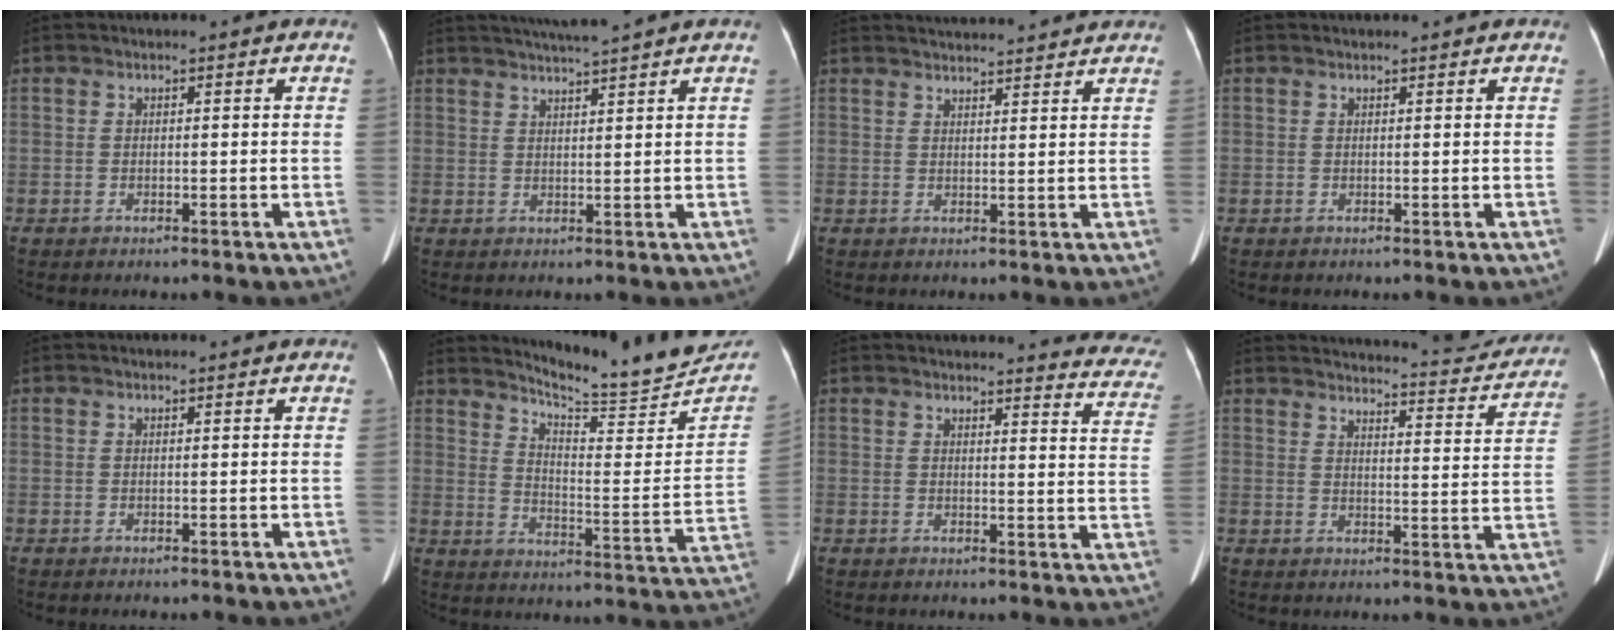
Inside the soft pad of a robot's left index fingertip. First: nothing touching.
{"total": 5.8, "force": [5.1, -1.5, 2.4], "torque": [-0.038, 0.009, 0.080]}
{"total": 10.9, "force": [10.5, 1.0, 3.1], "torque": [-0.042, 0.028, 0.133]}
{"total": 0.8, "force": [0.8, 0.0, 0.1], "torque": [-0.007, 0.006, 0.011]}
{"total": 0.0}
{"total": 18.3, "force": [17.6, -0.2, 4.9], "torque": [-0.082, -0.099, 0.234]}
{"total": 13.4, "force": [13.1, 1.7, 2.3], "torque": [0.015, -0.086, 0.105]}
{"total": 19.8, "force": [19.0, 2.9, 4.7], "torque": [-0.052, -0.047, 0.219]}